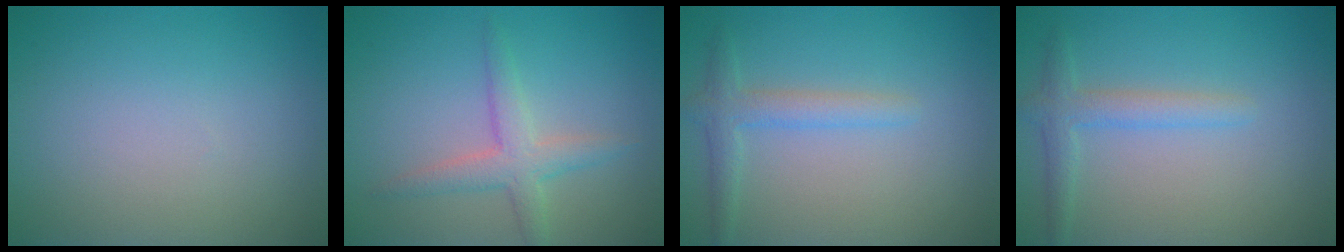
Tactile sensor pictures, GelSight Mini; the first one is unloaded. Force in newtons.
{"total": 3.0, "press": 3.0, "slide": 0.0}
{"total": 2.3, "press": 2.3, "slide": 0.1}
{"total": 2.3, "press": 2.3, "slide": 0.1}